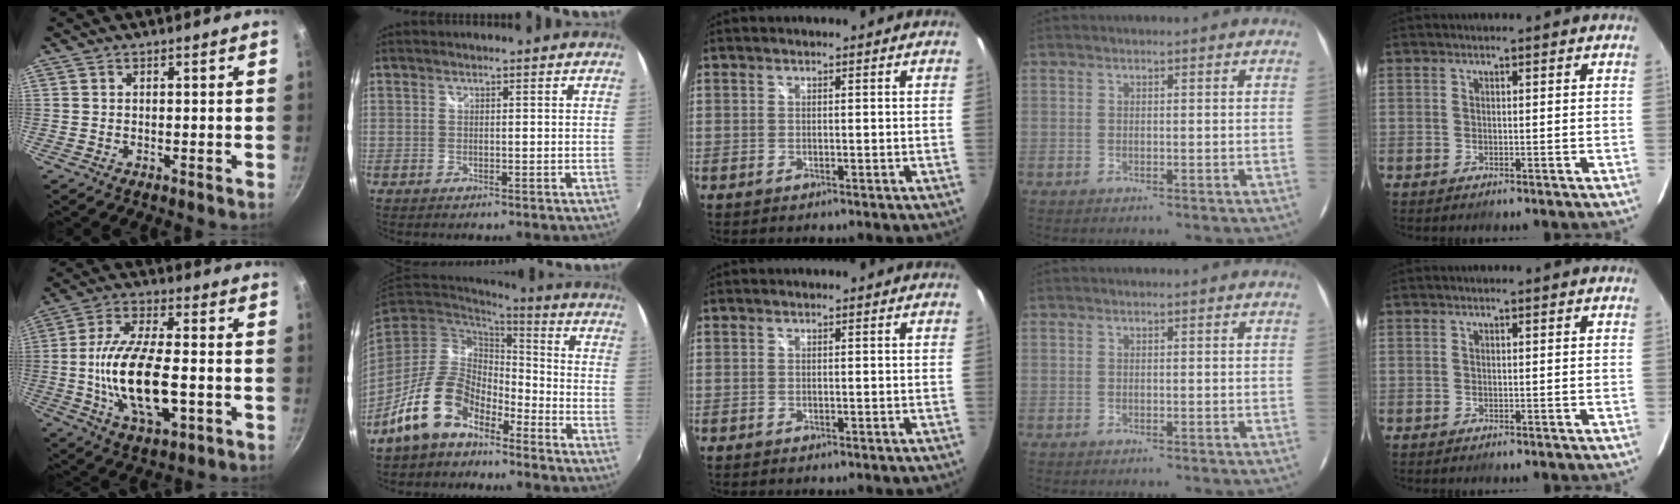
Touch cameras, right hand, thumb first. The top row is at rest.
{"thumb": {"total": 17.5, "force": [-2.8, 7.5, 15.5], "torque": [-0.285, 0.013, -0.055]}, "index": {"total": 12.7, "force": [-8.1, 6.7, 7.0], "torque": [-0.144, 0.016, -0.146]}}